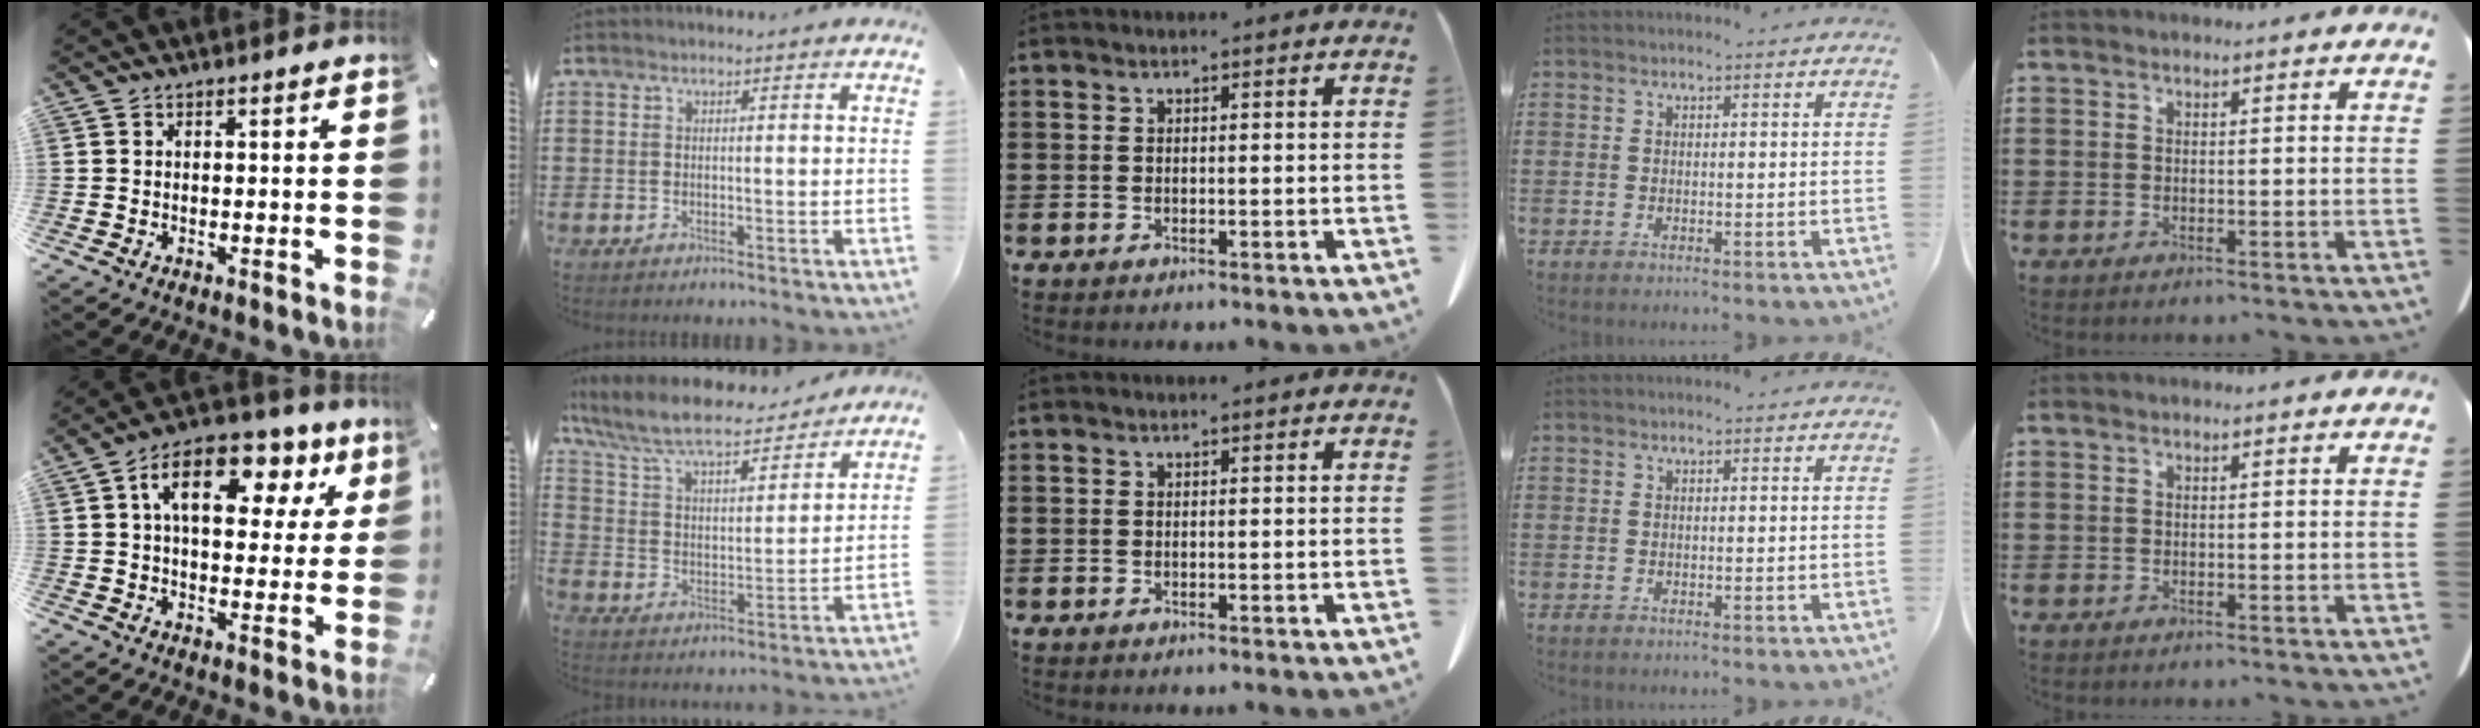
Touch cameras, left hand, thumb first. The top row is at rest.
{"thumb": {"total": 15.1, "force": [6.6, 8.7, 10.5], "torque": [-0.162, -0.017, 0.109]}, "index": {"total": 8.7, "force": [7.7, 1.3, 4.0], "torque": [-0.108, -0.041, 0.130]}}